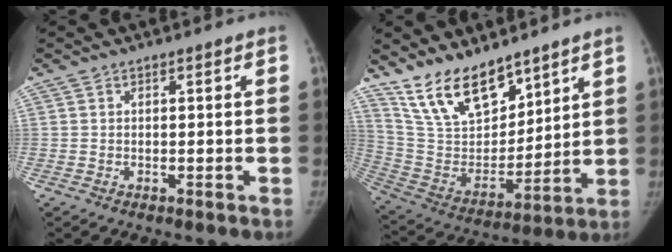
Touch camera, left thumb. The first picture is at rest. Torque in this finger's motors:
{"motor_torque": [0.23, 0.16, 1.03, -1.74, 0.04]}